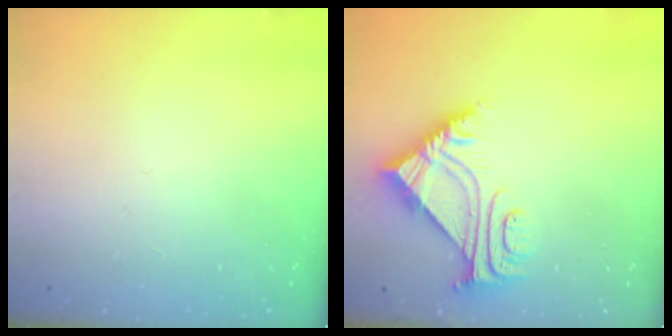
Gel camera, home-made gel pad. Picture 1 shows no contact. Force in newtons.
{"total": 6.5, "press": 6.4, "slide": 0.9}